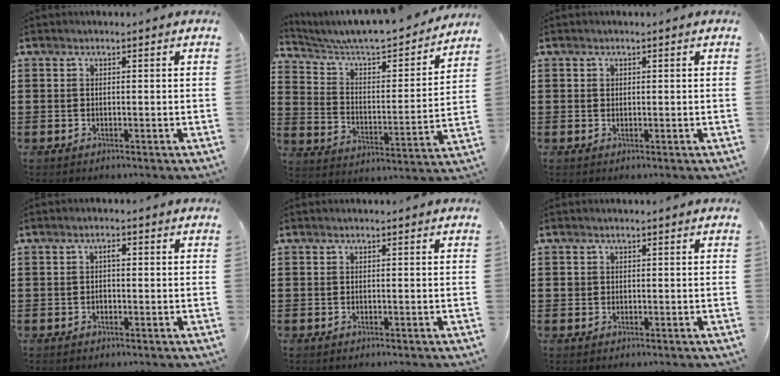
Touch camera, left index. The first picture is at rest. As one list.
[{"total": 5.3, "force": [4.9, 1.0, 1.6], "torque": [-0.061, -0.047, 0.076]}, {"total": 0.6, "force": [0.4, 0.4, 0.2], "torque": [-0.005, 0.002, 0.009]}, {"total": 1.5, "force": [0.2, 0.6, 1.3], "torque": [-0.028, 0.004, 0.001]}, {"total": 0.0}, {"total": 0.9, "force": [0.3, 0.8, 0.2], "torque": [-0.007, 0.005, 0.005]}]